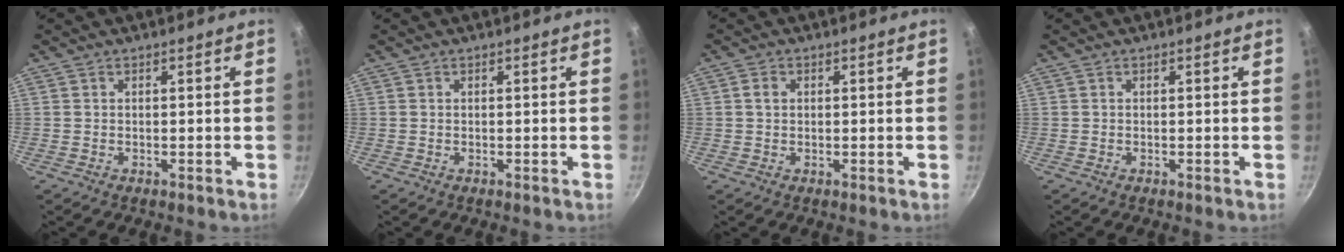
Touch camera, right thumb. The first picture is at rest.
{"total": 0.0}
{"total": 1.8, "force": [0.4, 1.4, 1.0], "torque": [-0.014, 0.006, 0.006]}
{"total": 0.0}